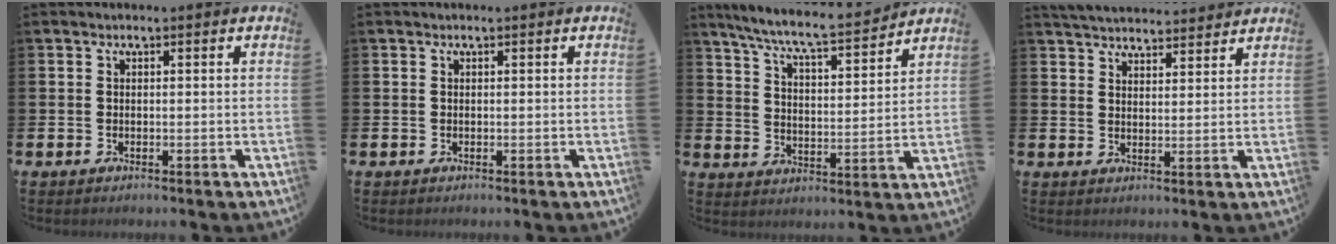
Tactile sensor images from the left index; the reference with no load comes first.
{"total": 0.0}
{"total": 7.4, "force": [6.9, 0.3, 2.7], "torque": [-0.084, -0.046, 0.119]}
{"total": 4.3, "force": [4.3, 0.6, 0.0], "torque": [-0.010, -0.026, 0.078]}